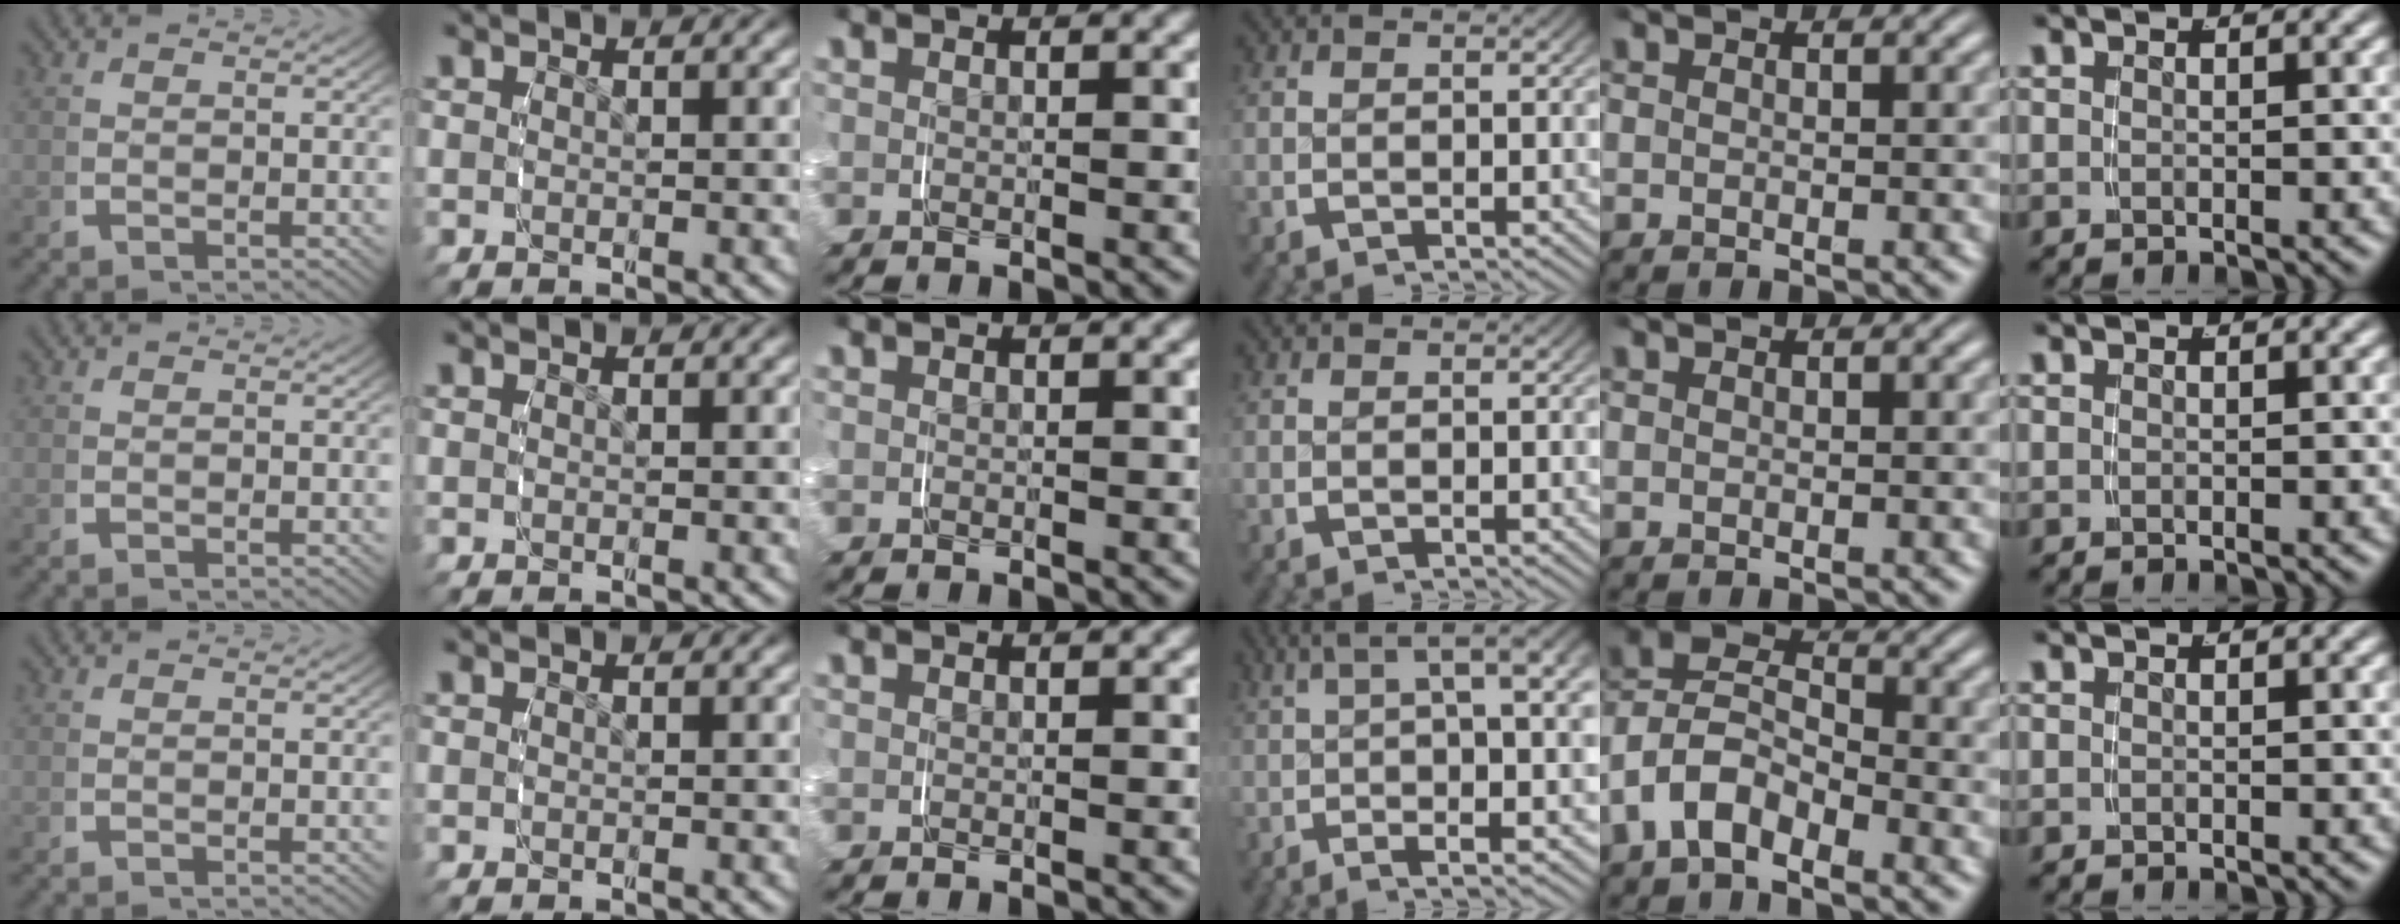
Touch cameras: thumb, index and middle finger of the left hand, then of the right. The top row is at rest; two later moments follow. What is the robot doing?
{"motion": "grasp_and_lifting", "object": "jacket"}